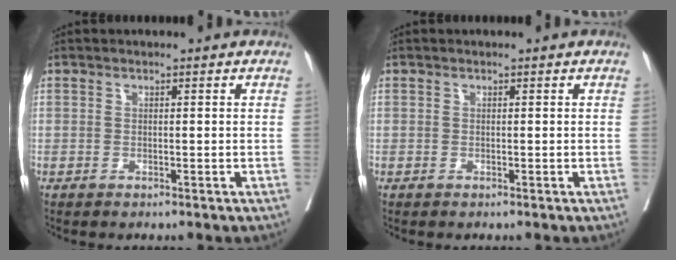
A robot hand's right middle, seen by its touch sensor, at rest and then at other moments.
{"total": 0.0}